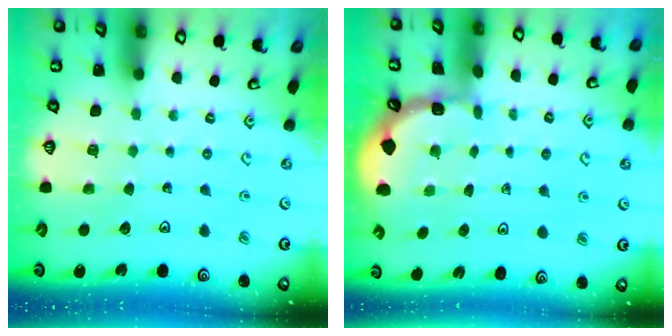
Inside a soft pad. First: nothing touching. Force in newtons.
{"total": 1.1, "press": 1.1, "slide": 0.2}